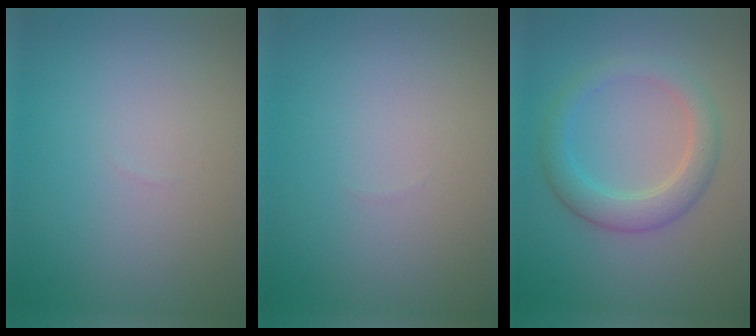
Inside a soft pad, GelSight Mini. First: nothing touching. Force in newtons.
{"total": 0.0}
{"total": 3.5, "press": 3.5, "slide": 0.4}